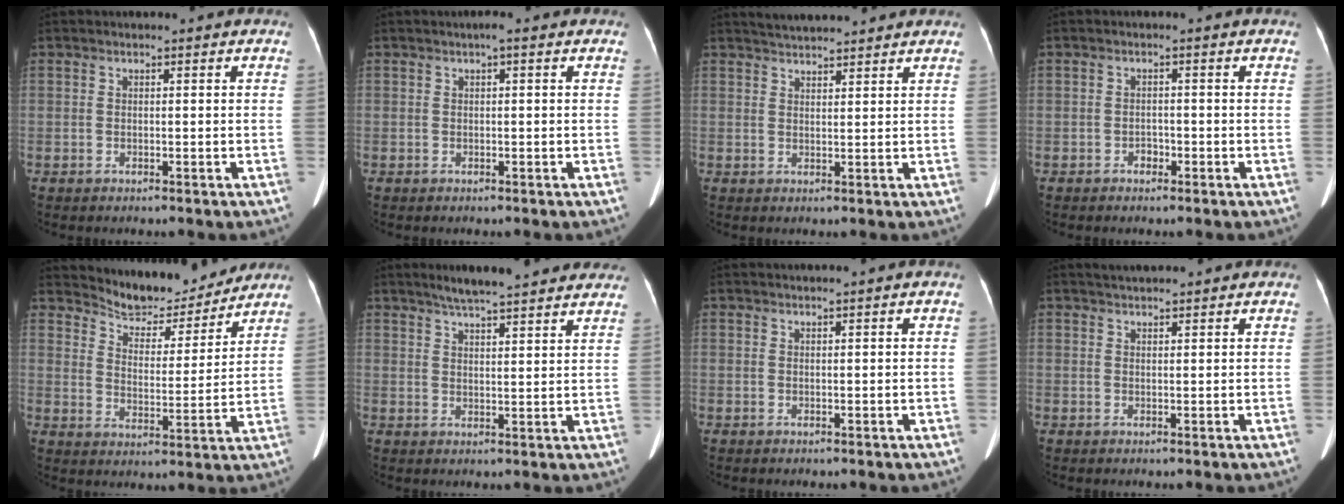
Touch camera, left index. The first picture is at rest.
{"total": 0.7, "force": [0.3, 0.1, 0.6], "torque": [-0.006, 0.009, 0.000]}
{"total": 5.8, "force": [5.5, 0.7, 1.5], "torque": [-0.028, 0.033, 0.081]}
{"total": 1.2, "force": [-0.8, 0.8, 0.4], "torque": [-0.006, 0.004, -0.013]}
{"total": 10.6, "force": [10.3, 2.3, 1.2], "torque": [-0.021, -0.001, 0.160]}
{"total": 14.8, "force": [12.9, 1.5, 7.1], "torque": [-0.099, 0.025, 0.167]}
{"total": 1.4, "force": [1.1, -0.5, 0.7], "torque": [-0.013, 0.008, 0.028]}
{"total": 2.8, "force": [2.7, 0.4, 0.8], "torque": [-0.010, 0.029, 0.046]}